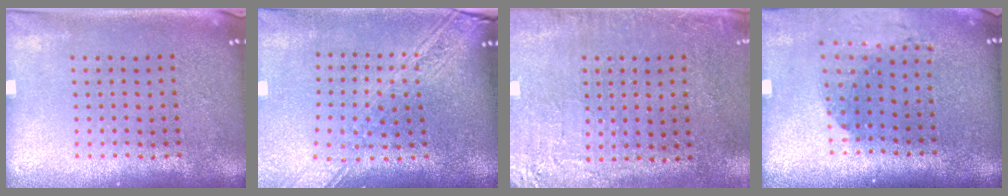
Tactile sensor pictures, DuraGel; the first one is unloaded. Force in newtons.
{"total": 2.4, "press": 2.0, "slide": 1.4}
{"total": 2.8, "press": 2.5, "slide": 1.1}
{"total": 1.5, "press": 1.4, "slide": 0.6}